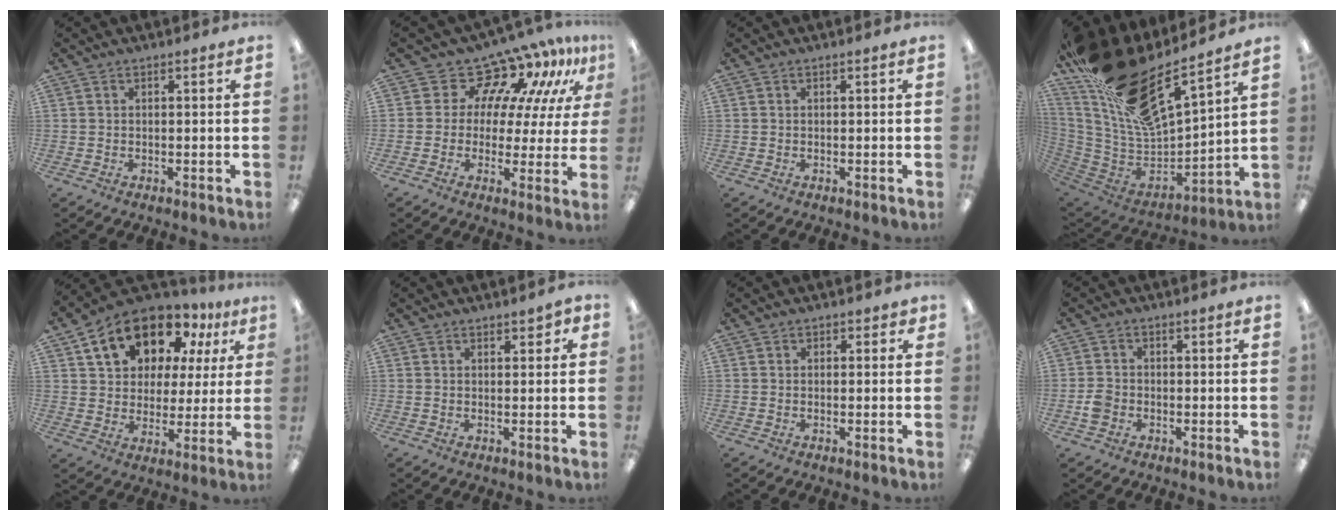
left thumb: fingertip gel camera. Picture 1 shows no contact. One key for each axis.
{"total": 12.6, "fx": 10.4, "fy": 6.0, "fz": 3.6, "tx": -0.081, "ty": -0.093, "tz": 0.182}
{"total": 0.0}
{"total": 24.0, "fx": 17.0, "fy": 7.3, "fz": 15.3, "tx": -0.272, "ty": -0.113, "tz": 0.295}
{"total": 16.0, "fx": 10.4, "fy": 10.0, "fz": 6.9, "tx": -0.124, "ty": -0.052, "tz": 0.190}
{"total": 1.8, "fx": 1.3, "fy": 1.0, "fz": 0.8, "tx": 0.000, "ty": -0.004, "tz": 0.019}
{"total": 0.9, "fx": 0.3, "fy": 0.8, "fz": 0.3, "tx": 0.003, "ty": 0.000, "tz": 0.004}
{"total": 3.0, "fx": -1.2, "fy": 2.2, "fz": 1.6, "tx": -0.026, "ty": 0.008, "tz": -0.022}